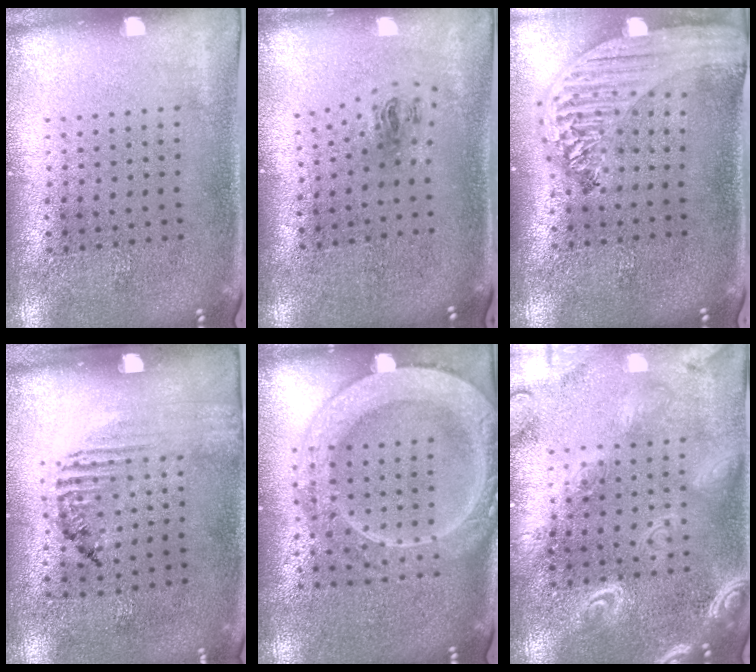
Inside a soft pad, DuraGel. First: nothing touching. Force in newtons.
{"total": 1.0, "press": 0.4, "slide": 0.9}
{"total": 2.5, "press": 2.1, "slide": 1.3}
{"total": 1.6, "press": 1.1, "slide": 1.2}
{"total": 2.7, "press": 2.7, "slide": 0.3}
{"total": 3.4, "press": 3.4, "slide": 0.4}